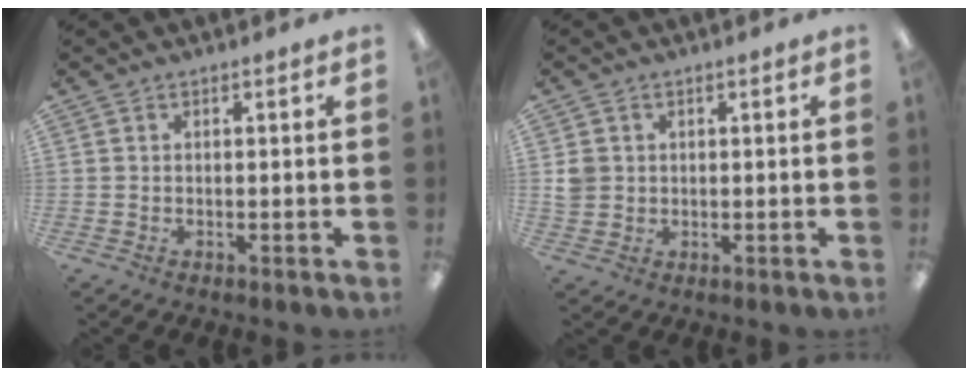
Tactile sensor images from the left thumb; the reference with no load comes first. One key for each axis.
{"total": 3.2, "fx": 0.6, "fy": 3.1, "fz": 0.7, "tx": -0.010, "ty": 0.002, "tz": 0.010}